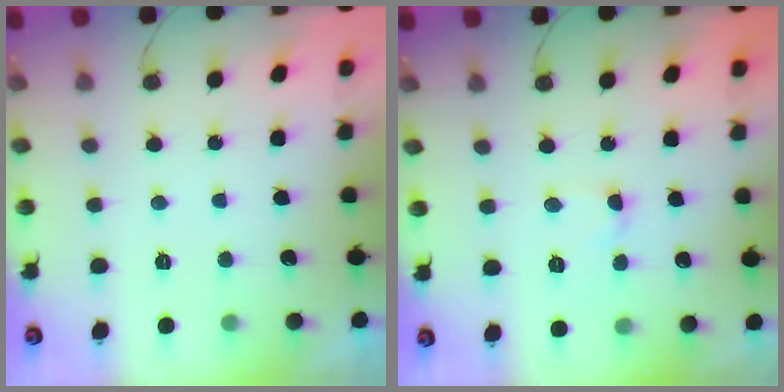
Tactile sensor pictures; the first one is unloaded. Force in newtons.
{"total": 3.7, "press": 3.7, "slide": 0.3}